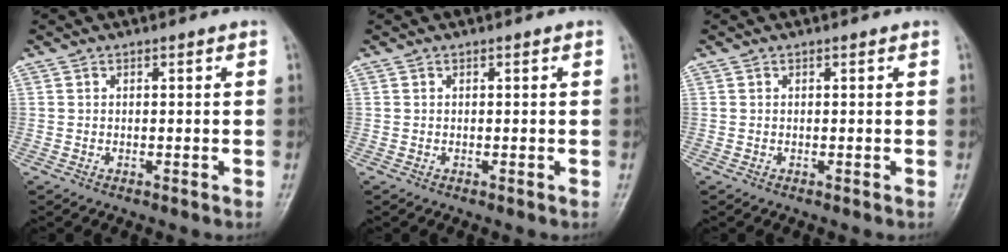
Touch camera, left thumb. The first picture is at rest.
{"total": 0.0}
{"total": 0.0}